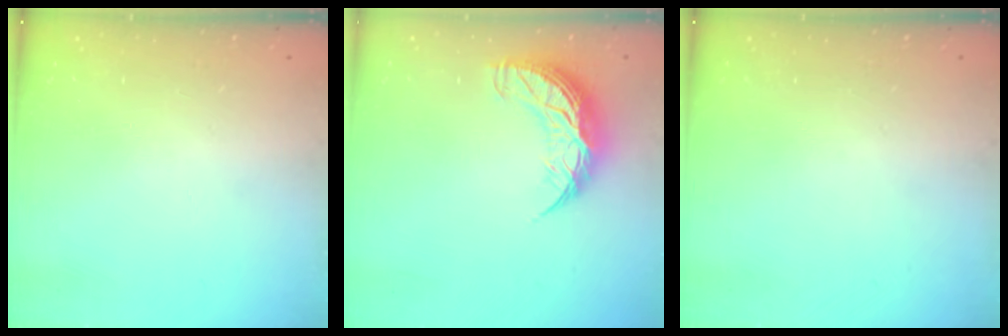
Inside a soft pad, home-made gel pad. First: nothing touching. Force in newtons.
{"total": 11.5, "press": 11.5, "slide": 0.9}
{"total": 0.0}